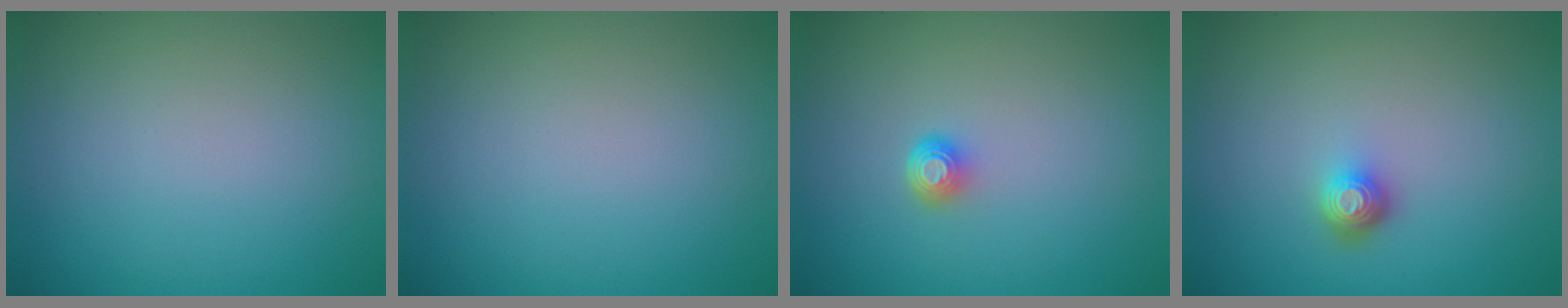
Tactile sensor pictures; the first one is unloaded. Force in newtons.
{"total": 0.0}
{"total": 1.5, "press": 1.1, "slide": 1.1}
{"total": 1.8, "press": 1.3, "slide": 1.2}